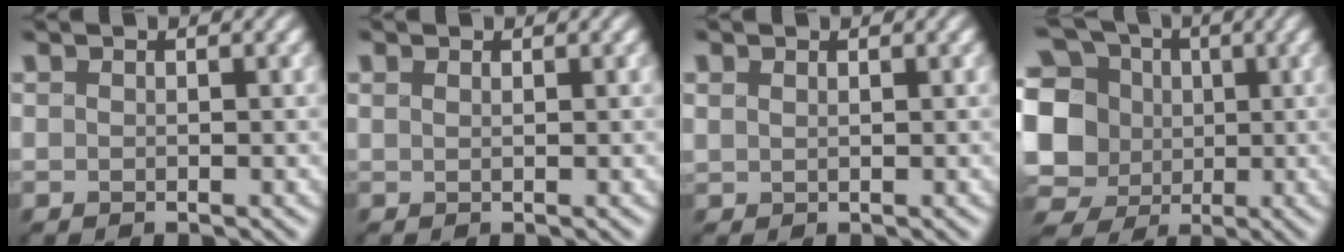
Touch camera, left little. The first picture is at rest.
{"total": 0.0}
{"total": 0.5, "force": [0.4, 0.3, 0.1], "torque": [-0.005, -0.001, 0.010]}
{"total": 15.7, "force": [-0.5, 14.3, 6.5], "torque": [-0.174, 0.018, -0.037]}